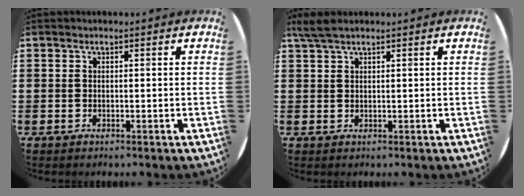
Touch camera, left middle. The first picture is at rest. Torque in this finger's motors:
{"motor_torque": [0.48, -0.28, 0.04, 0.06]}